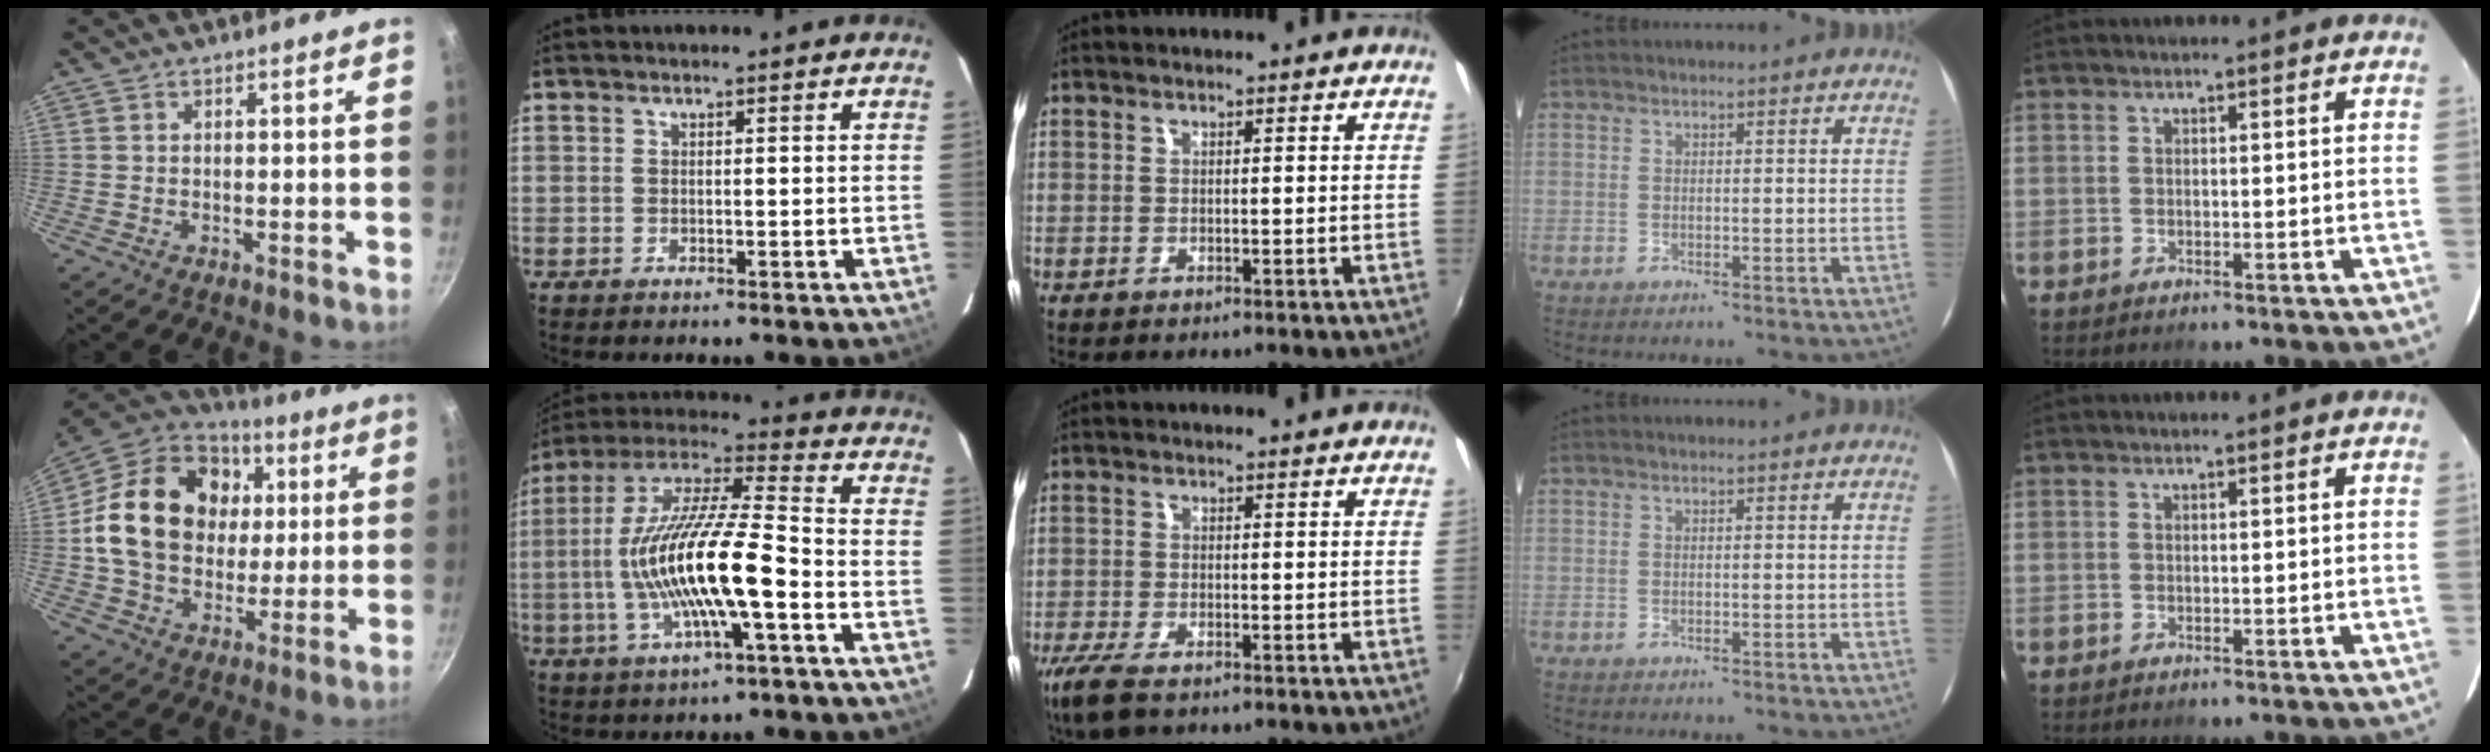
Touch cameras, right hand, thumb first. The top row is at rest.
{"thumb": {"total": 23.6, "force": [3.3, 18.3, 14.6], "torque": [-0.235, 0.022, 0.054]}, "index": {"total": 18.3, "force": [-4.4, 2.7, 17.6], "torque": [-0.339, -0.007, -0.085]}, "middle": {"total": 5.9, "force": [-4.2, 1.7, 3.8], "torque": [-0.097, -0.021, -0.081]}}